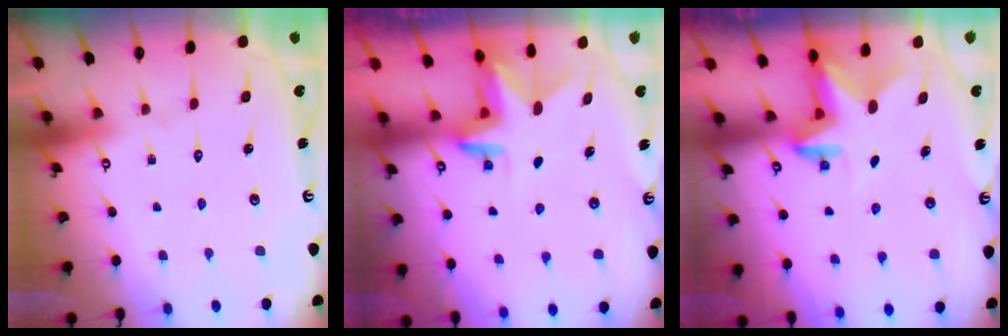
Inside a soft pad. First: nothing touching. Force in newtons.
{"total": 3.0, "press": 3.0, "slide": 0.2}
{"total": 2.8, "press": 2.7, "slide": 0.5}